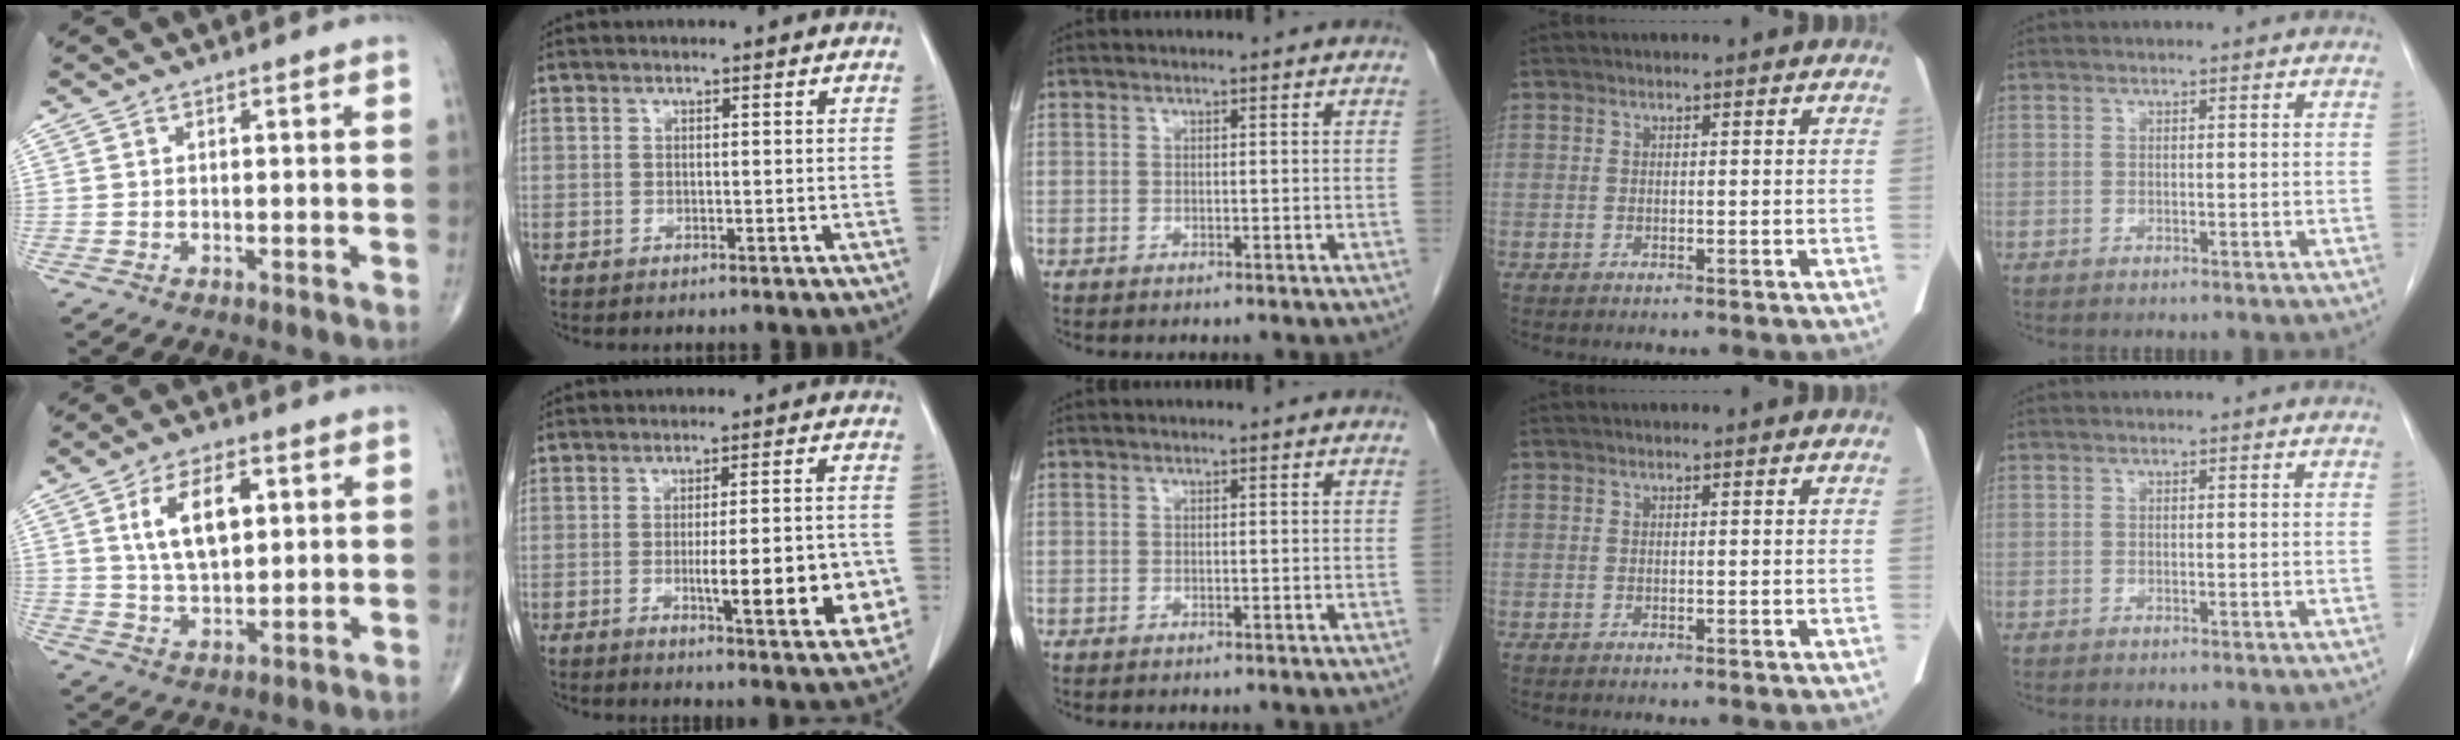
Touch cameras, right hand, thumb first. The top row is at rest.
{"thumb": {"total": 10.9, "force": [3.2, 5.7, 8.7], "torque": [-0.141, -0.007, 0.061]}, "index": {"total": 13.3, "force": [-3.3, 2.5, 12.6], "torque": [-0.146, 0.004, -0.036]}}